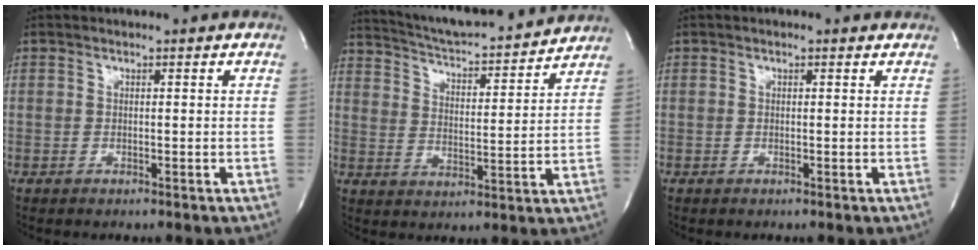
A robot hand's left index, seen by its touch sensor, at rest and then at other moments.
{"total": 17.5, "force": [16.3, 1.9, 6.0], "torque": [-0.099, 0.000, 0.238]}
{"total": 0.6, "force": [-0.6, 0.3, 0.0], "torque": [-0.005, 0.000, -0.012]}